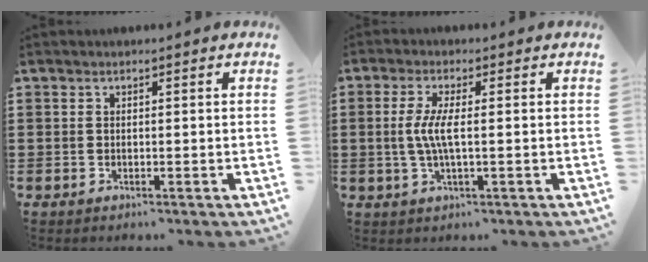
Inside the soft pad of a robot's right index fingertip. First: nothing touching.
{"total": 4.4, "force": [-0.1, 0.8, 4.4], "torque": [-0.102, -0.009, -0.012]}